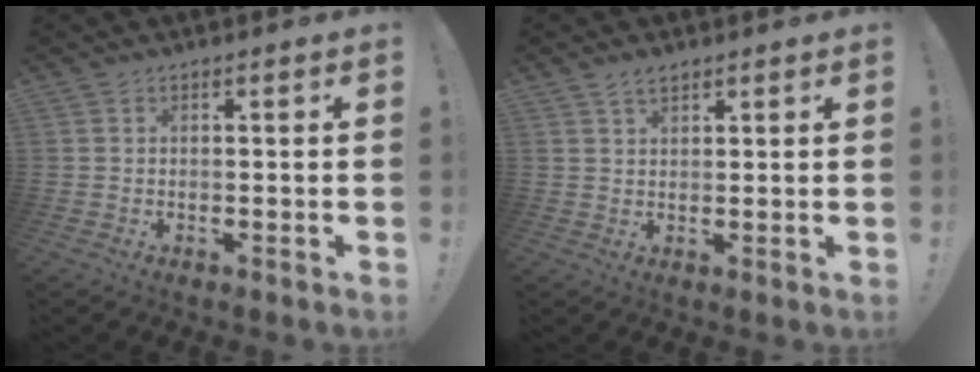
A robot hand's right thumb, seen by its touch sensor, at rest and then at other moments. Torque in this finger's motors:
{"motor_torque": [-0.04, 0.44, 0.11, -0.11, 0.00]}